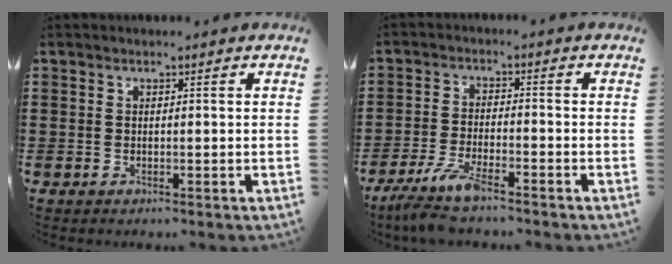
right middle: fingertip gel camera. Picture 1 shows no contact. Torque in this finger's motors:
{"motor_torque": [2.14, 0.00, 0.10, 0.15]}